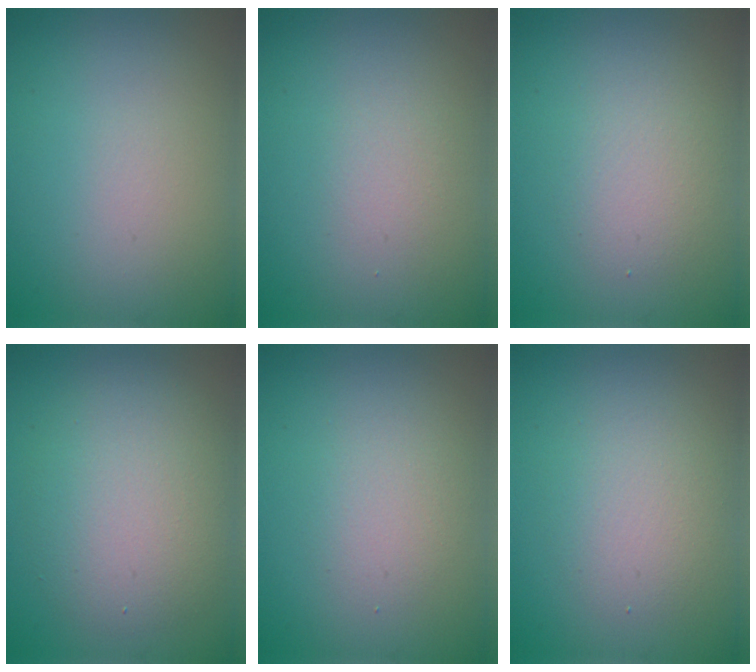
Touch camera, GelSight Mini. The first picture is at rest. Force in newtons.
{"total": 1.2, "press": 1.2, "slide": 0.1}
{"total": 2.4, "press": 2.4, "slide": 0.2}
{"total": 5.5, "press": 5.5, "slide": 0.2}
{"total": 2.2, "press": 2.2, "slide": 0.0}
{"total": 2.9, "press": 2.9, "slide": 0.3}